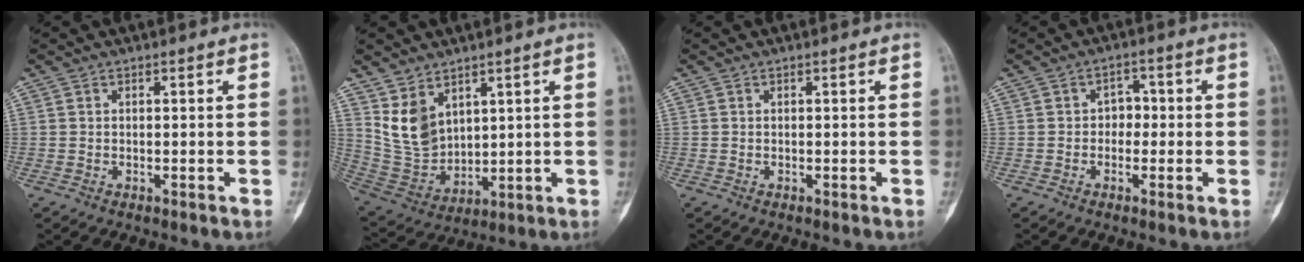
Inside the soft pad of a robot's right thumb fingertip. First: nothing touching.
{"total": 9.7, "force": [4.8, 6.5, 5.3], "torque": [-0.082, -0.028, 0.121]}
{"total": 0.0}
{"total": 3.3, "force": [-0.4, 2.6, 1.9], "torque": [0.004, 0.013, -0.017]}